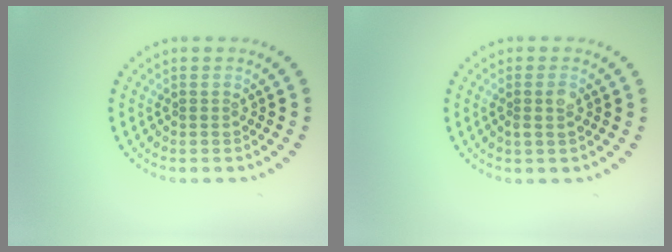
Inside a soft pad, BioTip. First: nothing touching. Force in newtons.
{"total": 1.5, "press": 1.3, "slide": 0.6}